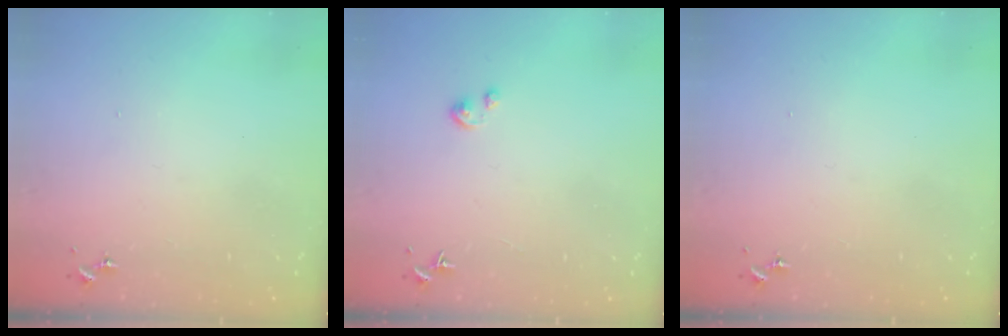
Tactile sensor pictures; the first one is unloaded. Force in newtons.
{"total": 1.9, "press": 1.9, "slide": 0.2}
{"total": 0.0}